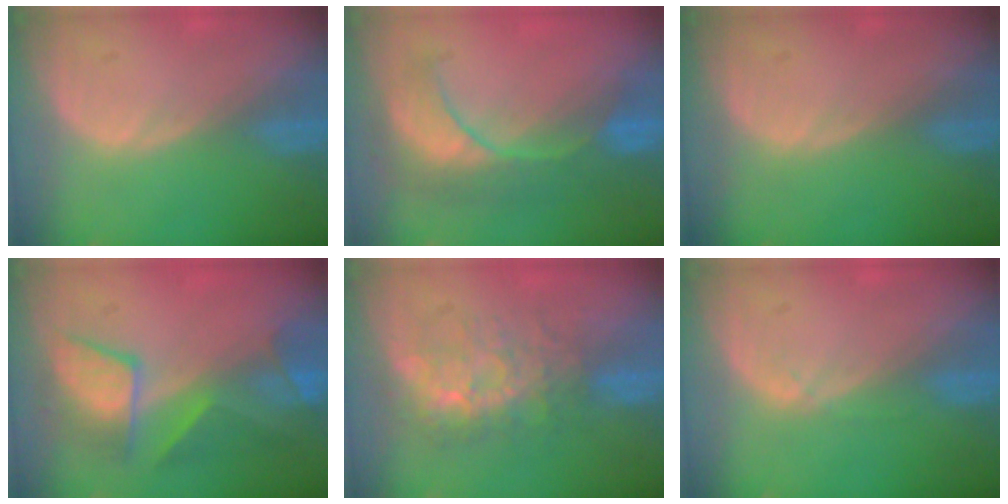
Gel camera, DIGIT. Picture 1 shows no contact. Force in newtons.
{"total": 8.1, "press": 8.0, "slide": 0.8}
{"total": 0.0}
{"total": 8.4, "press": 8.1, "slide": 2.2}
{"total": 7.6, "press": 7.1, "slide": 2.8}
{"total": 0.9, "press": 0.8, "slide": 0.2}